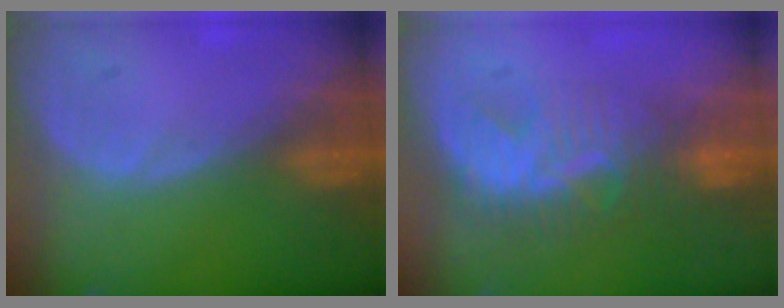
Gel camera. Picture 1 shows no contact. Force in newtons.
{"total": 8.1, "press": 7.9, "slide": 1.8}